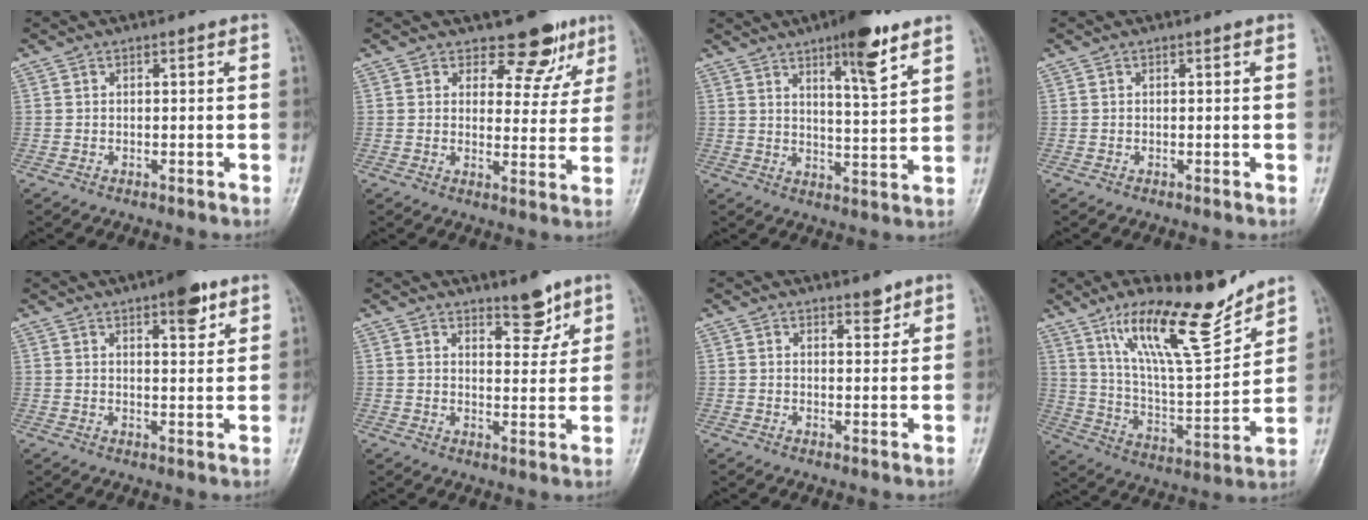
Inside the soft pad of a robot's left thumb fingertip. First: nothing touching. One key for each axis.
{"total": 8.2, "fx": 6.1, "fy": 4.8, "fz": 2.5, "tx": 0.008, "ty": -0.040, "tz": 0.073}
{"total": 10.6, "fx": 6.6, "fy": 2.4, "fz": 7.9, "tx": -0.105, "ty": -0.041, "tz": 0.098}
{"total": 0.0}
{"total": 7.0, "fx": 4.2, "fy": 2.4, "fz": 5.0, "tx": -0.052, "ty": -0.020, "tz": 0.054}
{"total": 5.8, "fx": 4.3, "fy": 2.2, "fz": 3.2, "tx": -0.023, "ty": -0.035, "tz": 0.064}
{"total": 2.7, "fx": 2.2, "fy": 1.1, "fz": 1.2, "tx": -0.005, "ty": -0.016, "tz": 0.033}
{"total": 18.6, "fx": 13.3, "fy": 4.5, "fz": 12.2, "tx": -0.170, "ty": -0.082, "tz": 0.237}